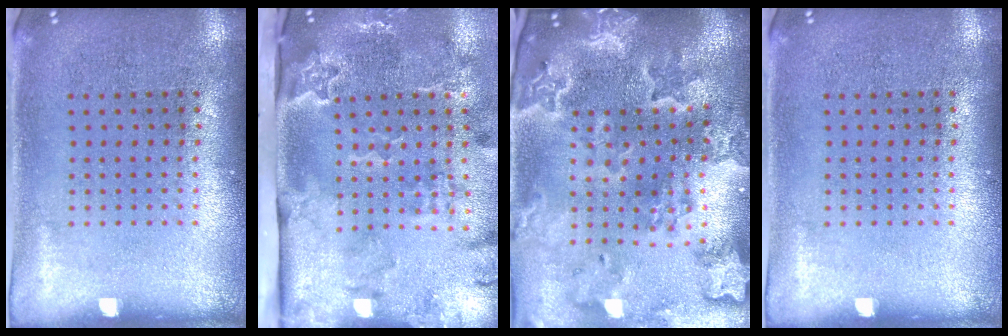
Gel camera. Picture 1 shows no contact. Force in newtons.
{"total": 3.4, "press": 2.4, "slide": 2.4}
{"total": 3.8, "press": 3.3, "slide": 1.8}
{"total": 0.0}